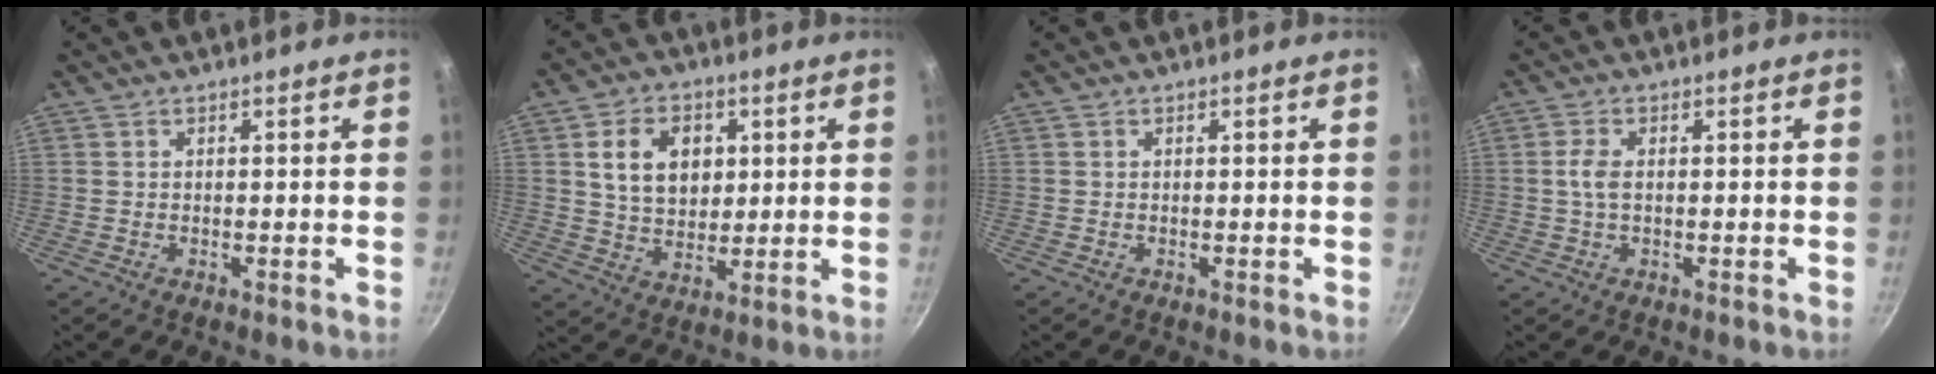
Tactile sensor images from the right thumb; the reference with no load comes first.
{"total": 11.0, "force": [2.8, 8.0, 7.0], "torque": [-0.093, -0.006, 0.049]}
{"total": 0.0}
{"total": 2.8, "force": [0.1, 1.4, 2.4], "torque": [-0.058, 0.004, 0.000]}